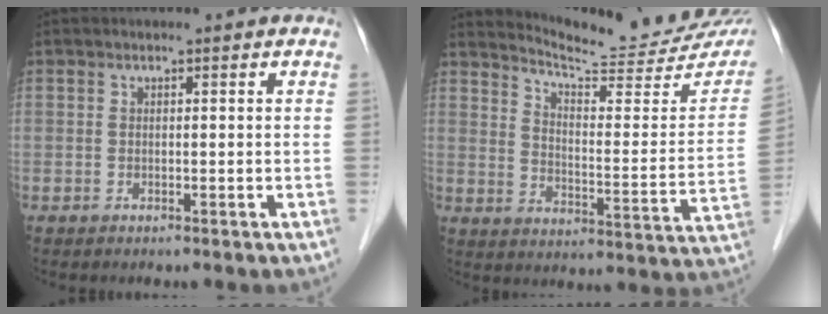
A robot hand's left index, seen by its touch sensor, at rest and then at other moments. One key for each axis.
{"total": 18.1, "fx": 17.3, "fy": 0.4, "fz": 5.3, "tx": -0.085, "ty": -0.091, "tz": 0.222}